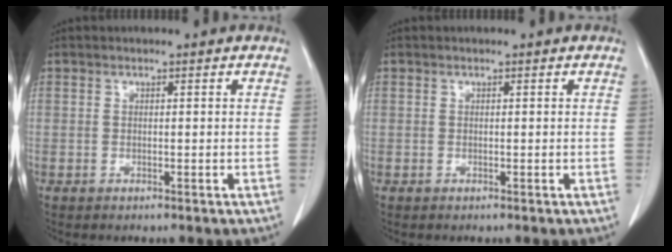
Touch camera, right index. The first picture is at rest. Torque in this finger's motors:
{"motor_torque": [0.00, 0.00, 0.00, 0.00]}